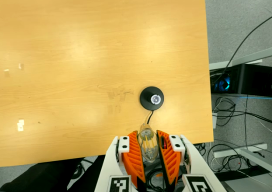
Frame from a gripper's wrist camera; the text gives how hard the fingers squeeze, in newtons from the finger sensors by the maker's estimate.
{"total": 20.4, "left": 23.8, "right": 16.9}